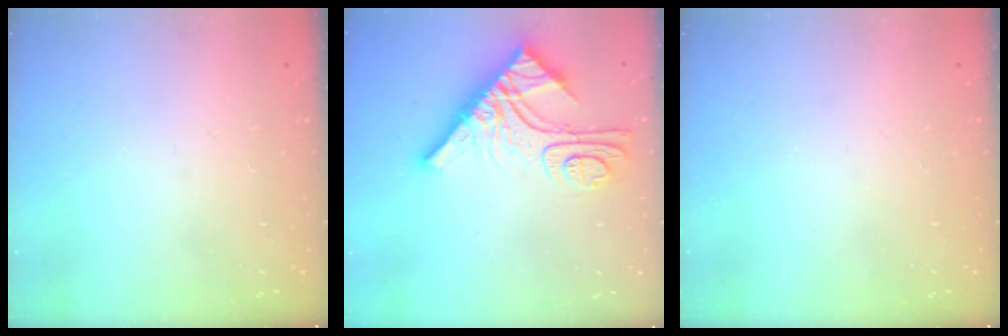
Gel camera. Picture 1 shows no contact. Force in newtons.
{"total": 15.3, "press": 15.3, "slide": 1.4}
{"total": 0.0}